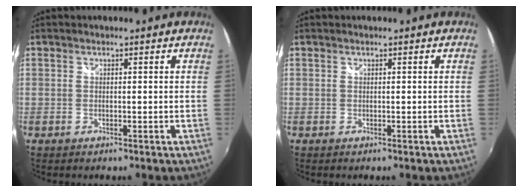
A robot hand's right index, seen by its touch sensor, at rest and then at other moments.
{"total": 0.0}